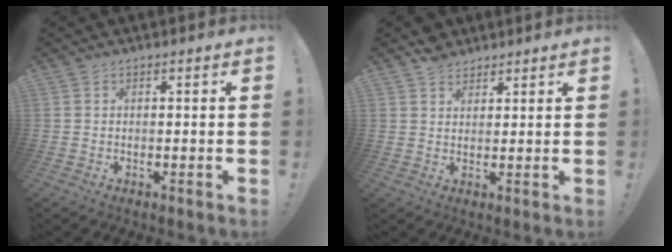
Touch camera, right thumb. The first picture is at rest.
{"total": 4.6, "force": [3.6, 2.8, 0.7], "torque": [-0.001, -0.016, 0.066]}